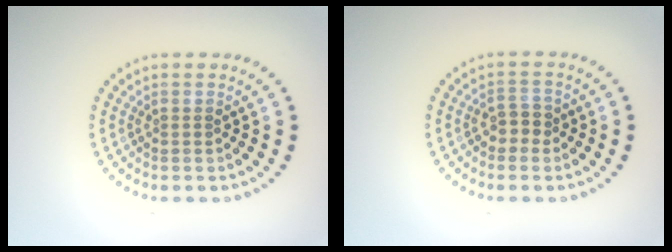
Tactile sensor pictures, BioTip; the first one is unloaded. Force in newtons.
{"total": 1.8, "press": 1.6, "slide": 0.7}